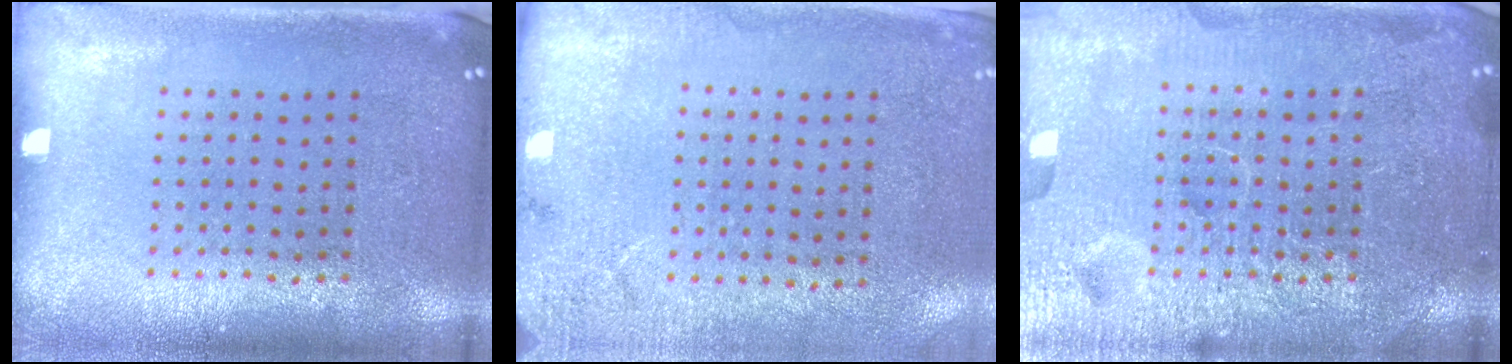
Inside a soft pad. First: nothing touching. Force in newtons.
{"total": 2.7, "press": 2.2, "slide": 1.6}
{"total": 7.0, "press": 7.0, "slide": 0.9}